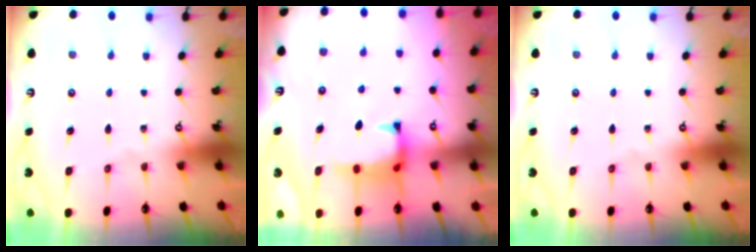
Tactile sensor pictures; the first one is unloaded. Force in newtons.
{"total": 0.8, "press": 0.1, "slide": 0.8}
{"total": 0.0}